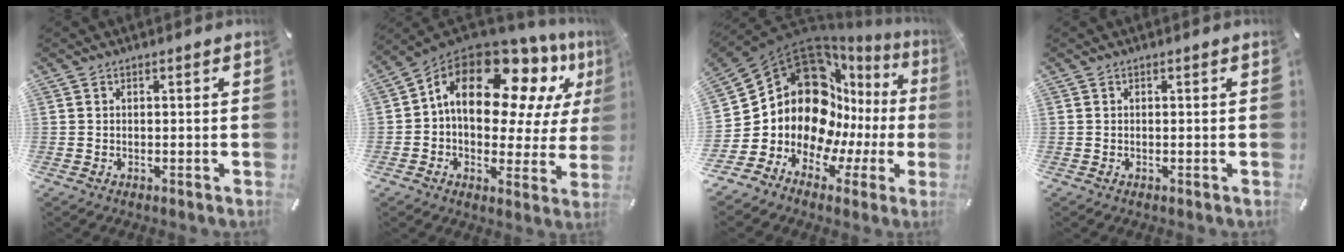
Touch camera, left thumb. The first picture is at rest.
{"total": 19.0, "force": [9.2, 10.9, 12.5], "torque": [-0.207, -0.056, 0.155]}
{"total": 18.2, "force": [5.0, 14.2, 10.1], "torque": [-0.190, -0.088, 0.109]}
{"total": 0.0}